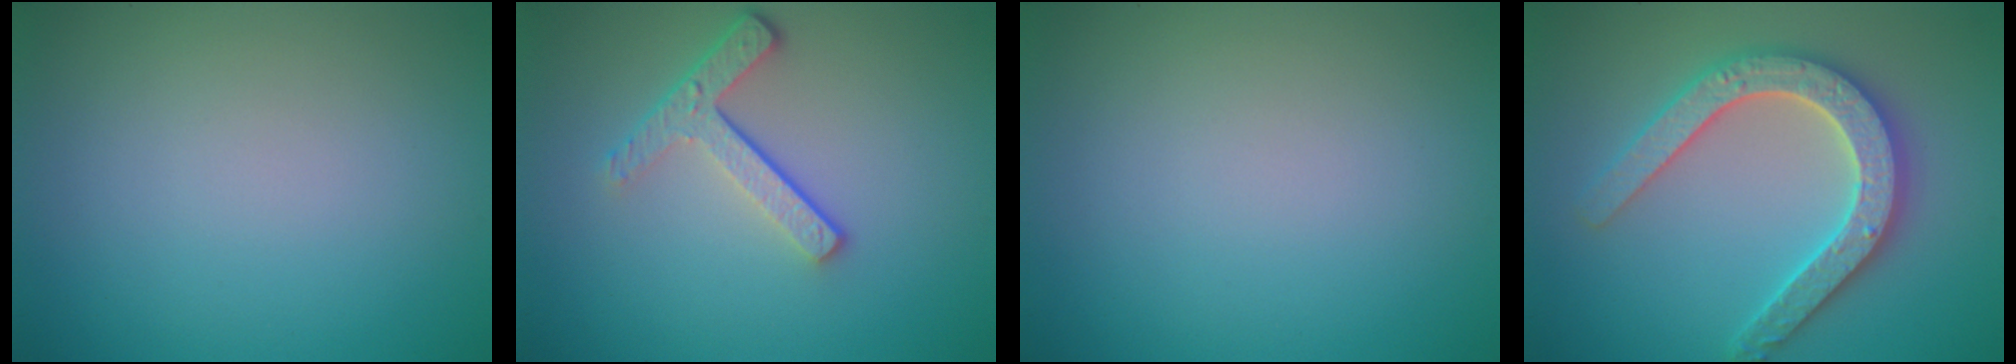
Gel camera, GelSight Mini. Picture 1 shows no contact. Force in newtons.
{"total": 3.6, "press": 2.7, "slide": 2.5}
{"total": 0.0}
{"total": 5.3, "press": 5.2, "slide": 1.0}